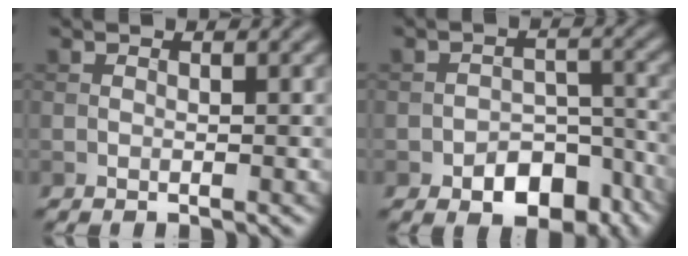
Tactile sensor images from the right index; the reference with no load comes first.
{"total": 6.0, "force": [-3.6, 3.5, 3.3], "torque": [-0.036, 0.001, -0.058]}